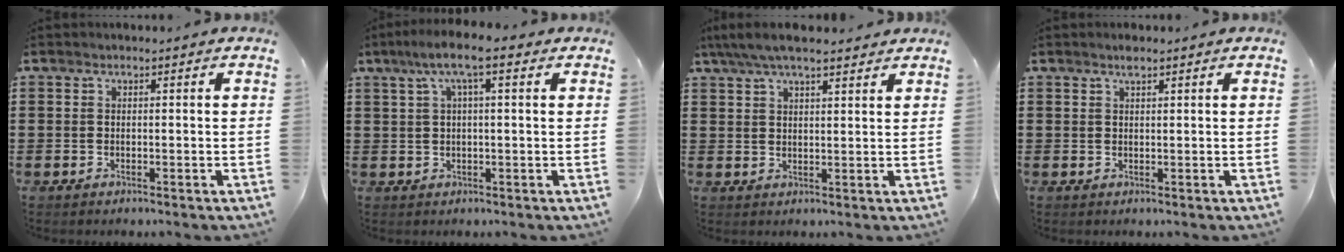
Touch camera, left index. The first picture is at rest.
{"total": 6.0, "force": [2.5, 0.9, 5.4], "torque": [-0.109, 0.011, 0.041]}
{"total": 5.5, "force": [4.4, 1.2, 3.1], "torque": [-0.071, -0.001, 0.080]}
{"total": 1.4, "force": [1.1, 0.3, 0.8], "torque": [-0.018, 0.001, 0.019]}